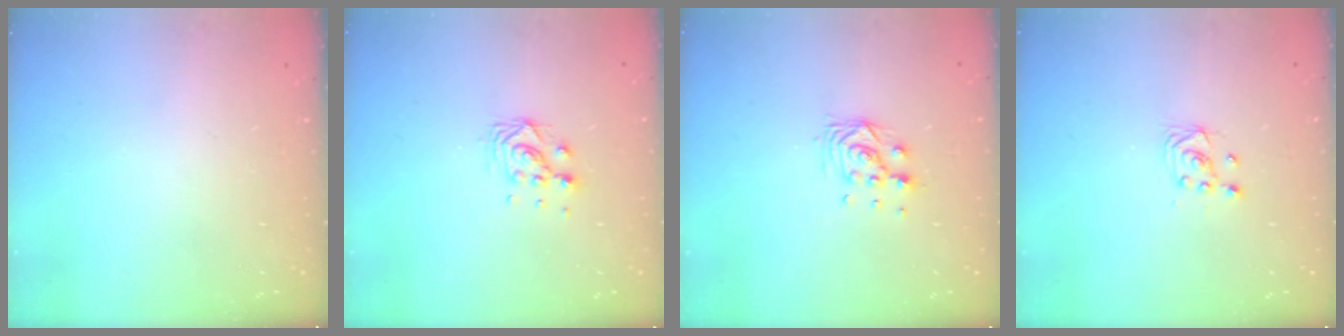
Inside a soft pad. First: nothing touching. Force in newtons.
{"total": 6.6, "press": 6.6, "slide": 0.4}
{"total": 7.3, "press": 7.2, "slide": 0.6}
{"total": 2.5, "press": 2.2, "slide": 1.1}